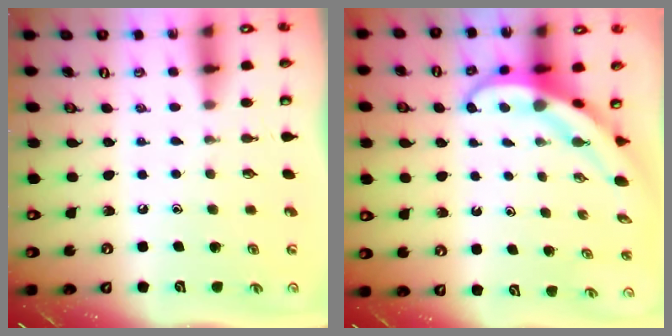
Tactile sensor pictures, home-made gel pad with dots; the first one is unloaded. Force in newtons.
{"total": 5.7, "press": 5.7, "slide": 0.5}